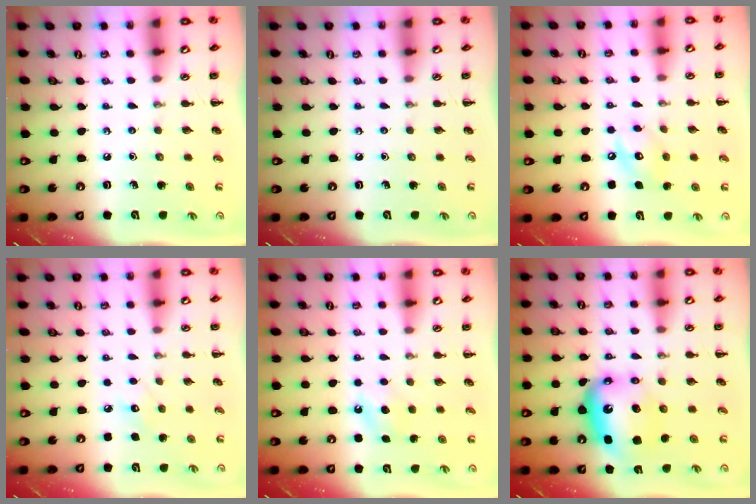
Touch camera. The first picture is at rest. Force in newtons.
{"total": 0.0}
{"total": 8.4, "press": 8.3, "slide": 1.0}
{"total": 5.7, "press": 5.6, "slide": 1.2}
{"total": 6.0, "press": 5.8, "slide": 1.7}
{"total": 9.3, "press": 8.9, "slide": 2.8}